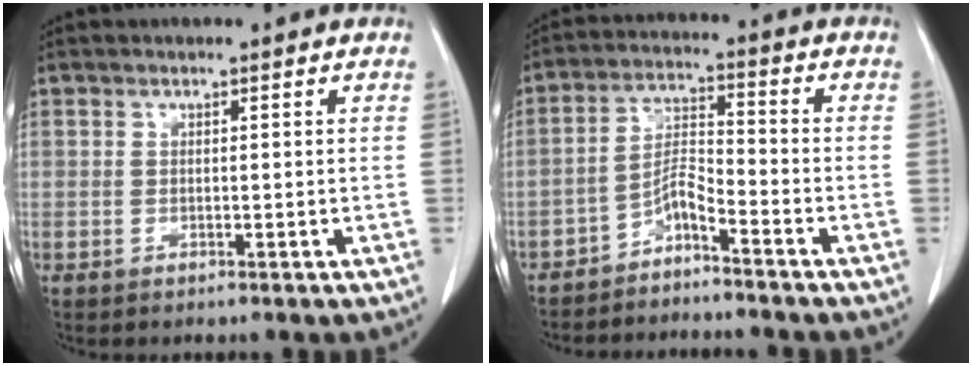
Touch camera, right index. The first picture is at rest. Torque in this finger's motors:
{"motor_torque": [0.15, -0.18, 0.21, 0.06]}